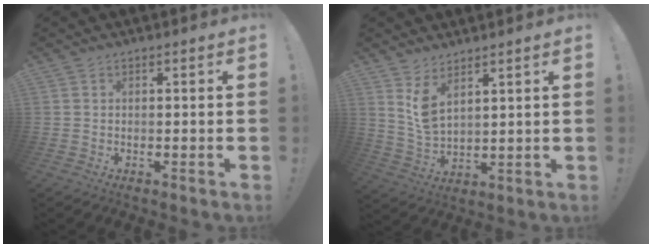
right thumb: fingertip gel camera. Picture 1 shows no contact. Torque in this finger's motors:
{"motor_torque": [0.06, 0.16, 0.42, 0.14, 0.05]}